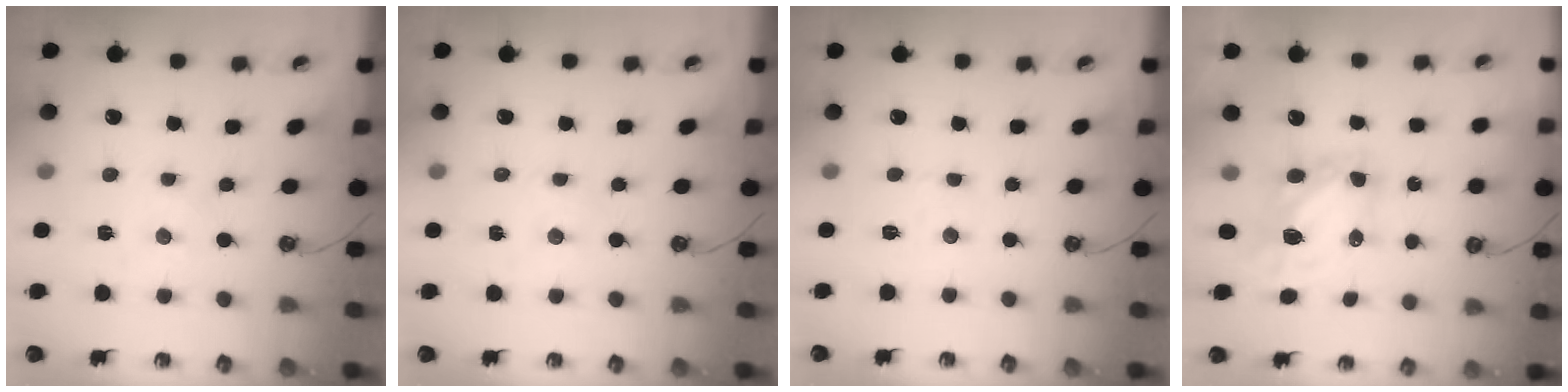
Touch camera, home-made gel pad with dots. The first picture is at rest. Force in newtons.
{"total": 1.5, "press": 1.5, "slide": 0.3}
{"total": 1.5, "press": 1.4, "slide": 0.6}
{"total": 7.2, "press": 7.1, "slide": 0.8}